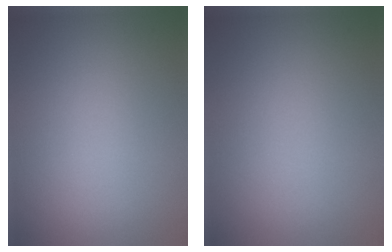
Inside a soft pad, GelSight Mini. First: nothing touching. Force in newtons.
{"total": 0.0}